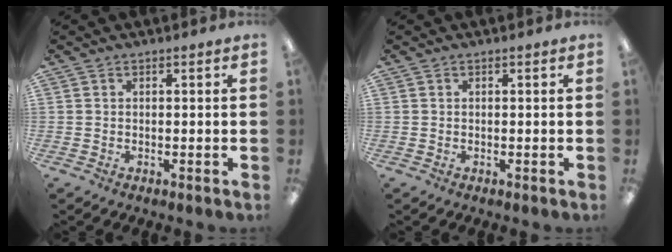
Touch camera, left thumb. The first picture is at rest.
{"total": 0.0}